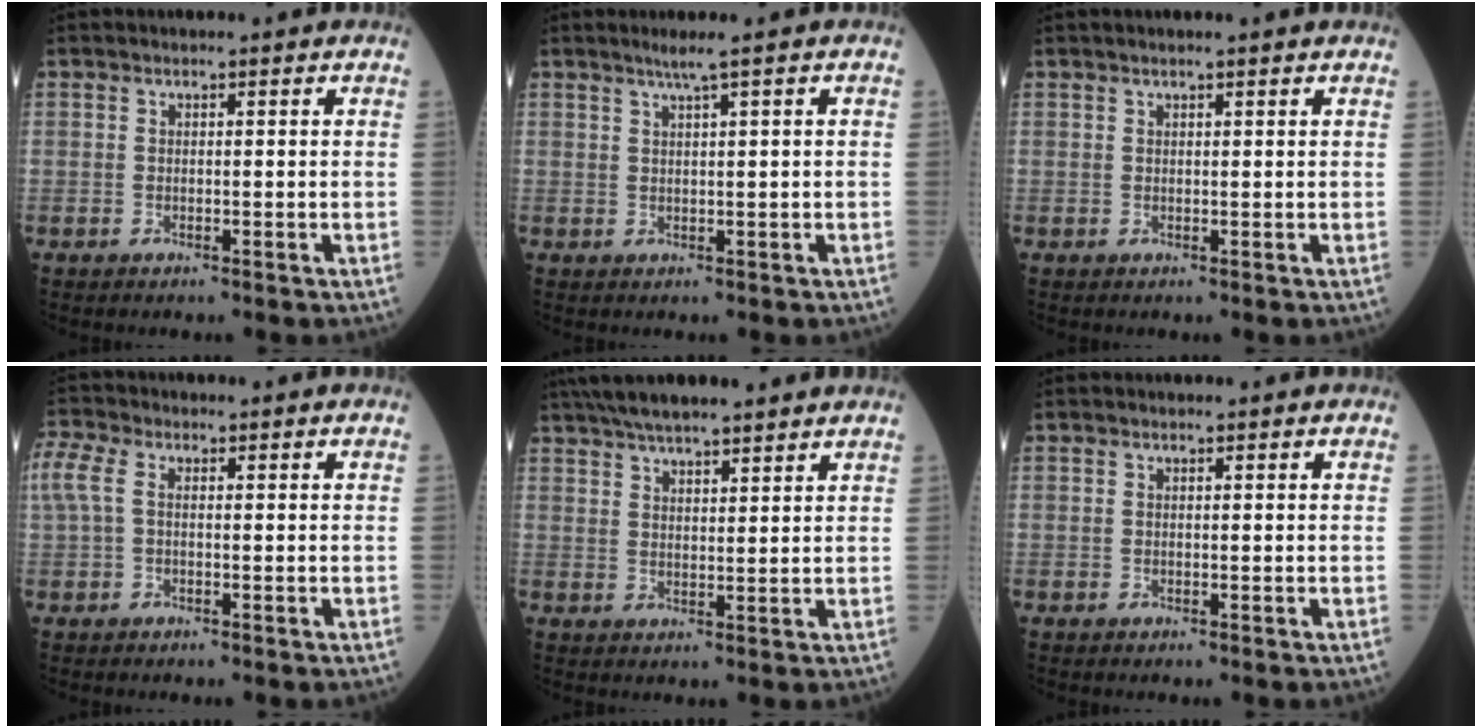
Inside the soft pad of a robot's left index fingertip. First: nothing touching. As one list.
[{"total": 2.0, "force": [1.3, -0.7, 1.3], "torque": [-0.031, -0.001, 0.031]}, {"total": 2.3, "force": [2.1, 0.0, 1.0], "torque": [-0.011, 0.018, 0.027]}, {"total": 4.9, "force": [1.1, 2.8, 3.9], "torque": [-0.120, 0.036, 0.022]}, {"total": 11.7, "force": [10.1, 1.5, 5.7], "torque": [-0.098, 0.034, 0.156]}, {"total": 0.0}]